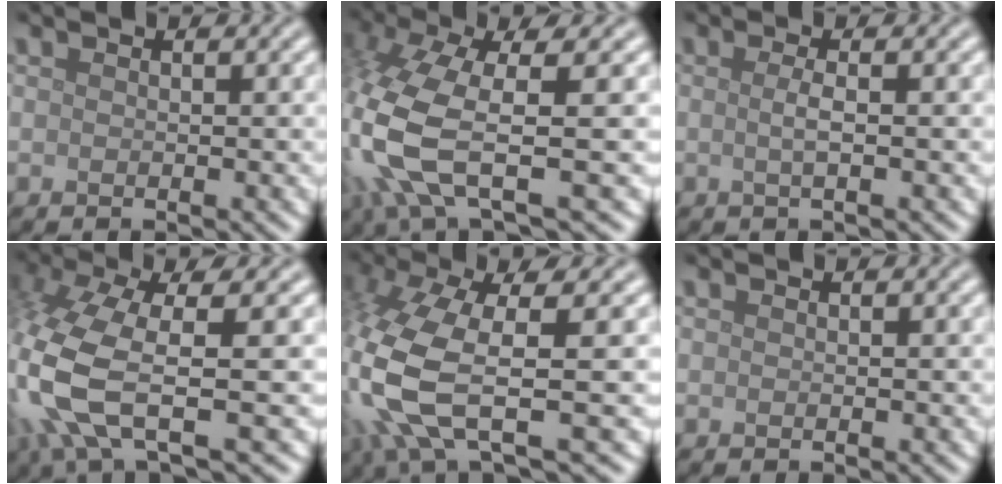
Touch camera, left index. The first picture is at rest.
{"total": 9.9, "force": [-1.3, 3.4, 9.2], "torque": [-0.226, -0.016, -0.026]}
{"total": 1.5, "force": [0.0, 0.4, 1.4], "torque": [-0.026, 0.001, -0.003]}
{"total": 8.9, "force": [-1.1, 3.0, 8.3], "torque": [-0.208, -0.011, -0.027]}
{"total": 10.9, "force": [-1.2, 3.8, 10.2], "torque": [-0.250, -0.025, -0.017]}
{"total": 0.0}